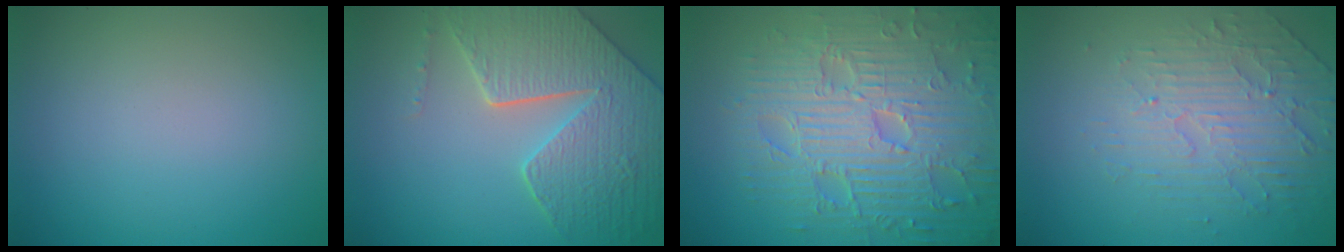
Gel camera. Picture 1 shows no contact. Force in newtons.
{"total": 8.0, "press": 6.1, "slide": 5.3}
{"total": 9.4, "press": 6.9, "slide": 6.4}
{"total": 4.8, "press": 3.4, "slide": 3.4}